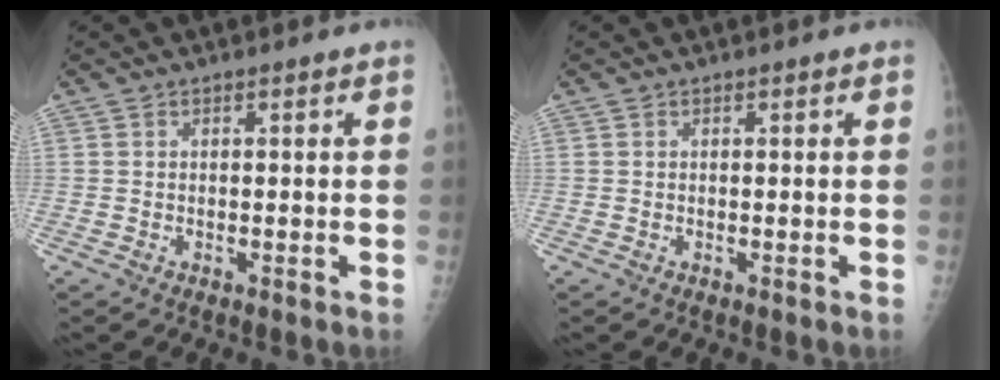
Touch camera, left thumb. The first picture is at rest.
{"total": 0.0}